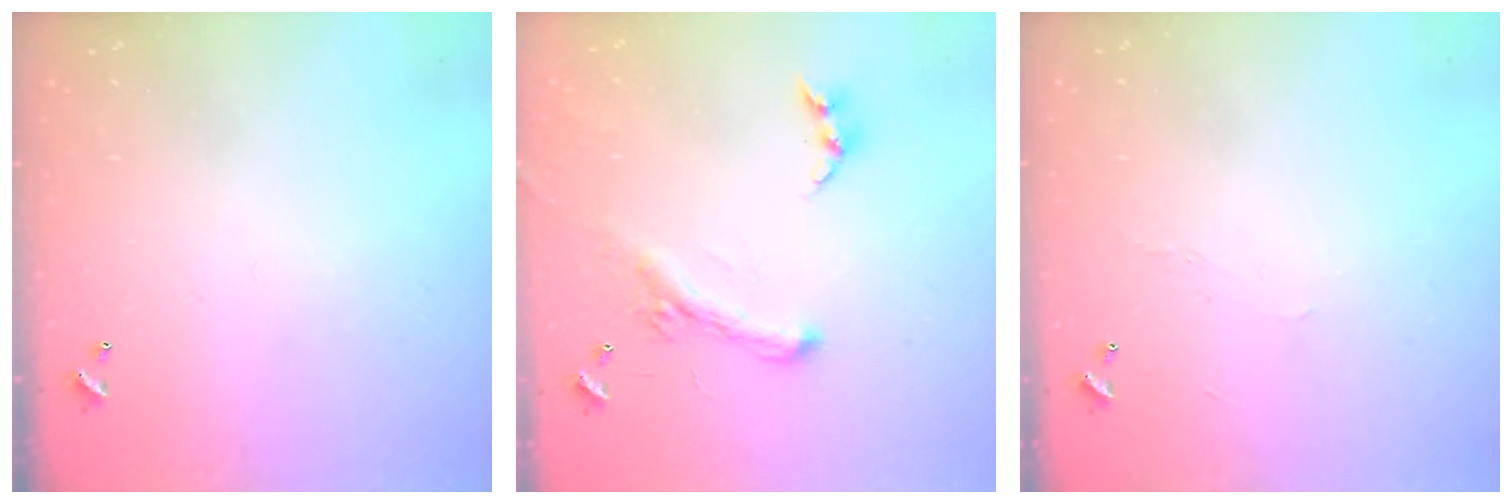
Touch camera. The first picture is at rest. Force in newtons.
{"total": 2.5, "press": 2.0, "slide": 1.4}
{"total": 0.9, "press": 0.7, "slide": 0.6}